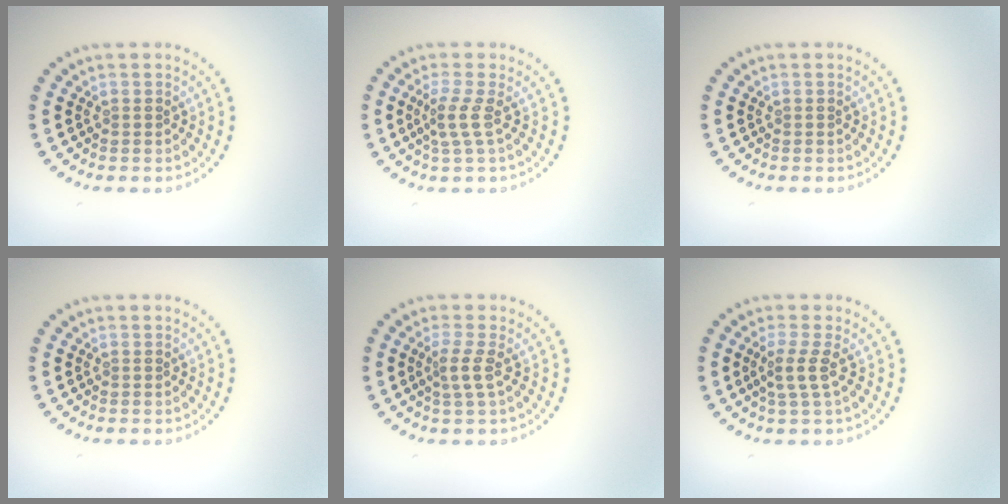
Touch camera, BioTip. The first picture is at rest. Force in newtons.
{"total": 2.1, "press": 1.4, "slide": 1.6}
{"total": 0.0}
{"total": 0.0}
{"total": 1.8, "press": 1.4, "slide": 1.2}
{"total": 2.1, "press": 1.6, "slide": 1.4}